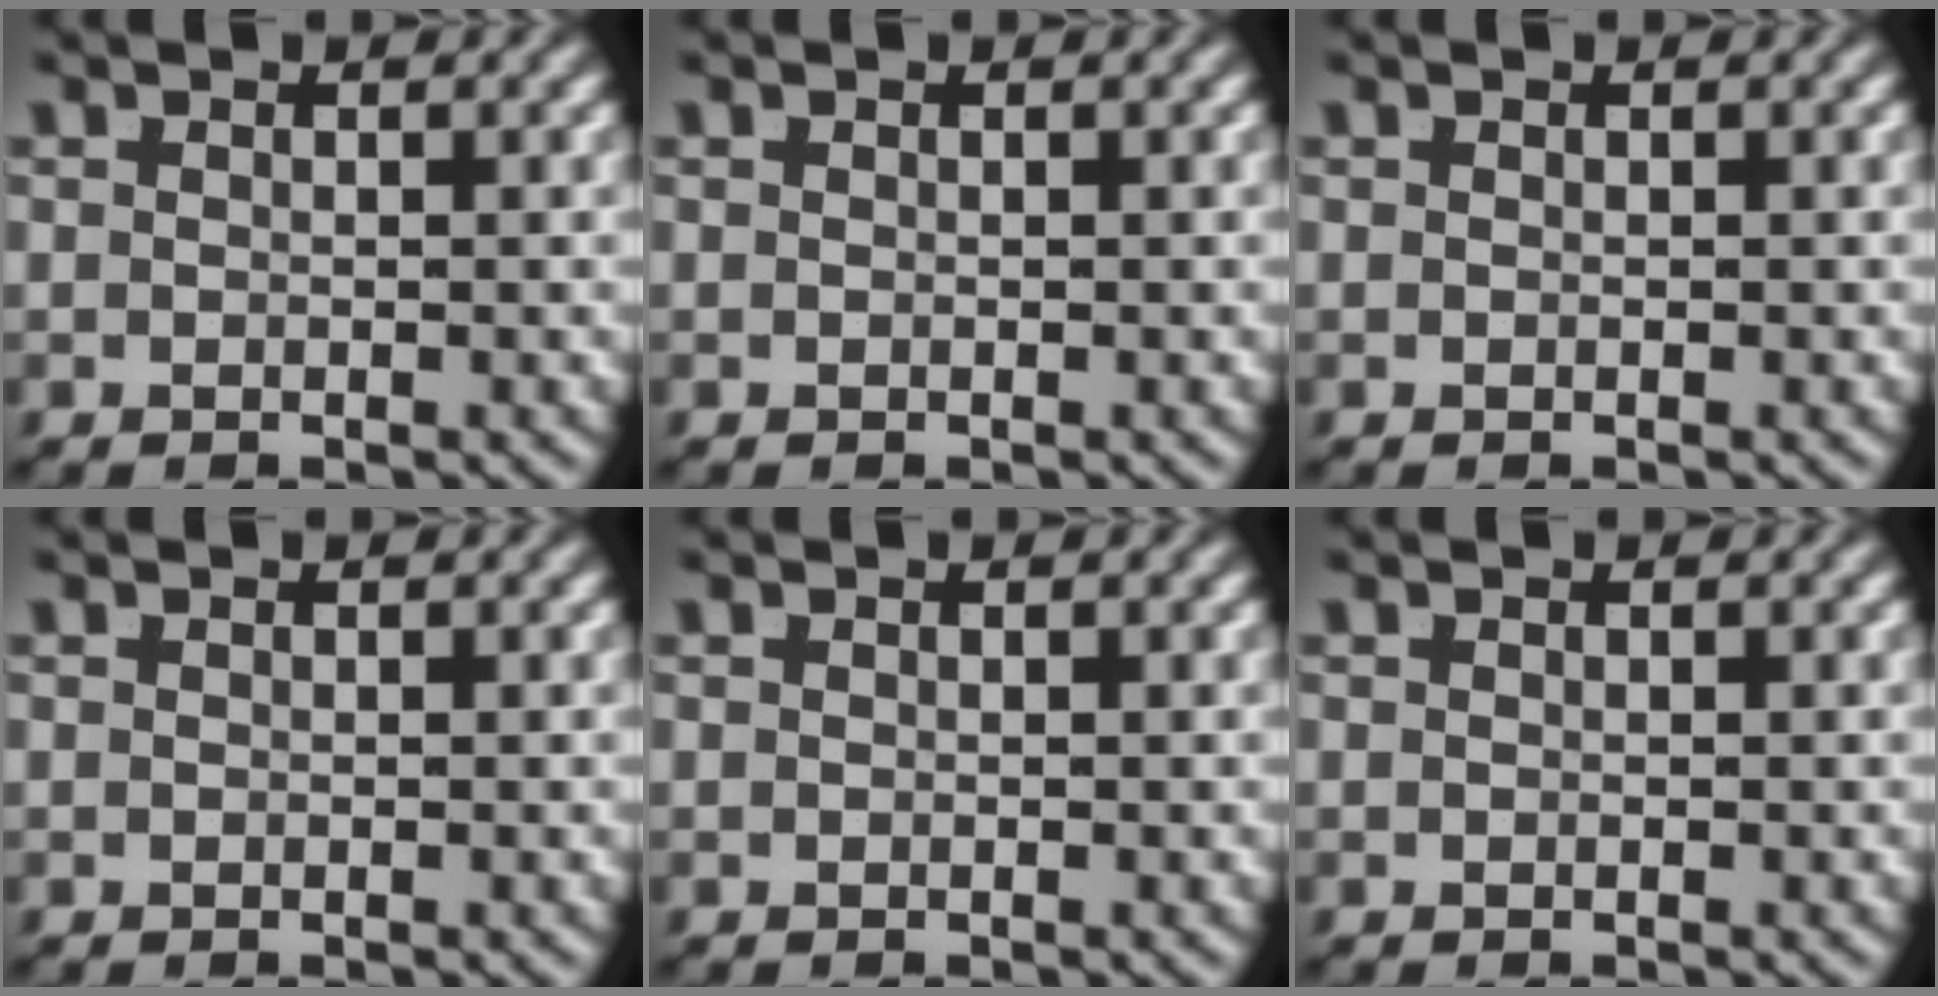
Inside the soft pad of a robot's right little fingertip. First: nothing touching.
{"total": 0.0}
{"total": 0.0}
{"total": 0.0}
{"total": 0.0}
{"total": 0.0}